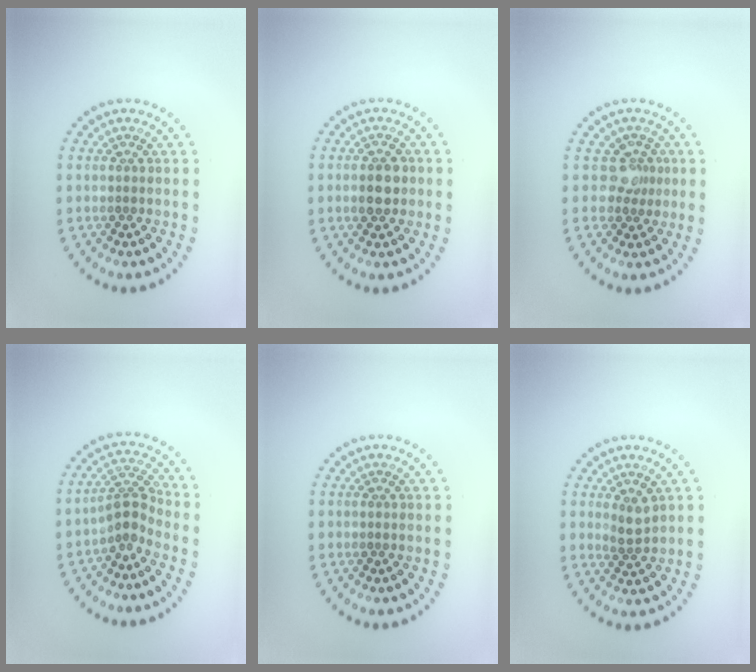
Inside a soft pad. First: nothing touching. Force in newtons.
{"total": 2.7, "press": 2.7, "slide": 0.0}
{"total": 2.1, "press": 1.5, "slide": 1.4}
{"total": 2.6, "press": 1.8, "slide": 1.8}
{"total": 0.0}
{"total": 1.8, "press": 1.4, "slide": 1.0}